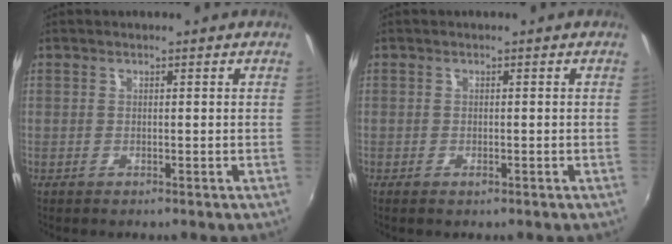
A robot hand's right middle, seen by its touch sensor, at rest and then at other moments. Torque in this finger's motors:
{"motor_torque": [1.03, -1.10, -0.05, 0.00]}